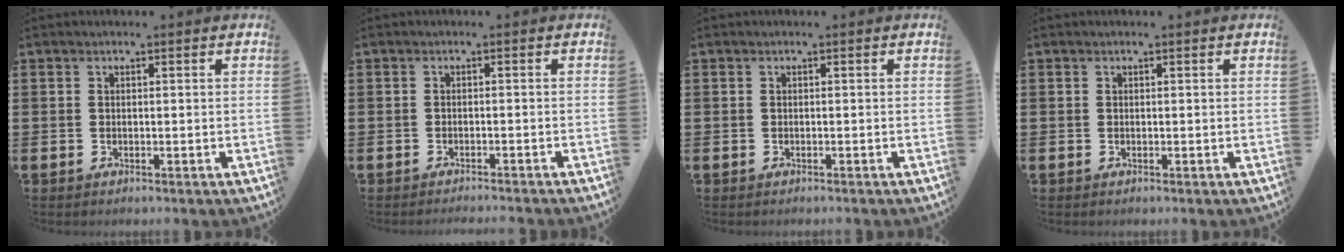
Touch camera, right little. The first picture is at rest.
{"total": 0.9, "force": [-0.9, -0.2, 0.1], "torque": [0.000, 0.000, -0.018]}
{"total": 0.0}
{"total": 0.0}